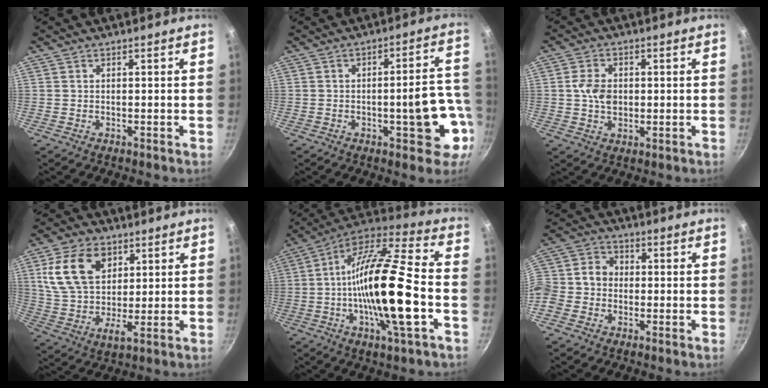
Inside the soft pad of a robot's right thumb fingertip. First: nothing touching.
{"total": 12.1, "force": [-3.5, 4.5, 10.7], "torque": [-0.102, 0.034, -0.042]}
{"total": 5.7, "force": [0.3, 4.1, 4.0], "torque": [-0.066, 0.001, 0.003]}
{"total": 14.6, "force": [5.6, 9.4, 9.6], "torque": [-0.157, -0.009, 0.105]}
{"total": 22.2, "force": [-4.2, 5.1, 21.2], "torque": [-0.373, 0.024, -0.093]}
{"total": 10.9, "force": [-1.7, 9.4, 5.3], "torque": [-0.098, 0.037, -0.052]}